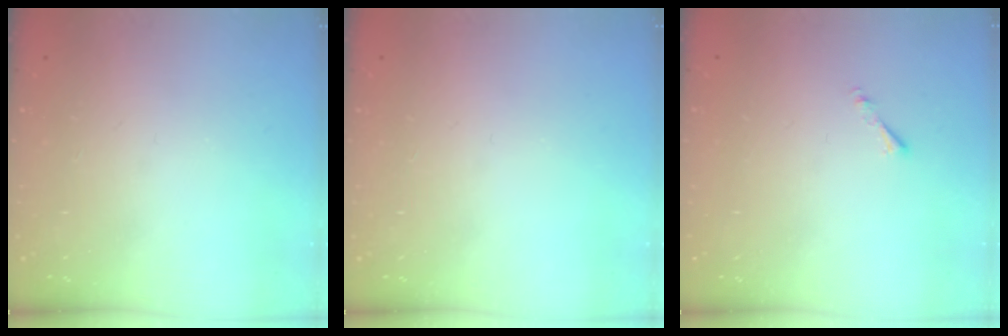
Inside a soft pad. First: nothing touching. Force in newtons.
{"total": 0.0}
{"total": 0.8, "press": 0.7, "slide": 0.3}